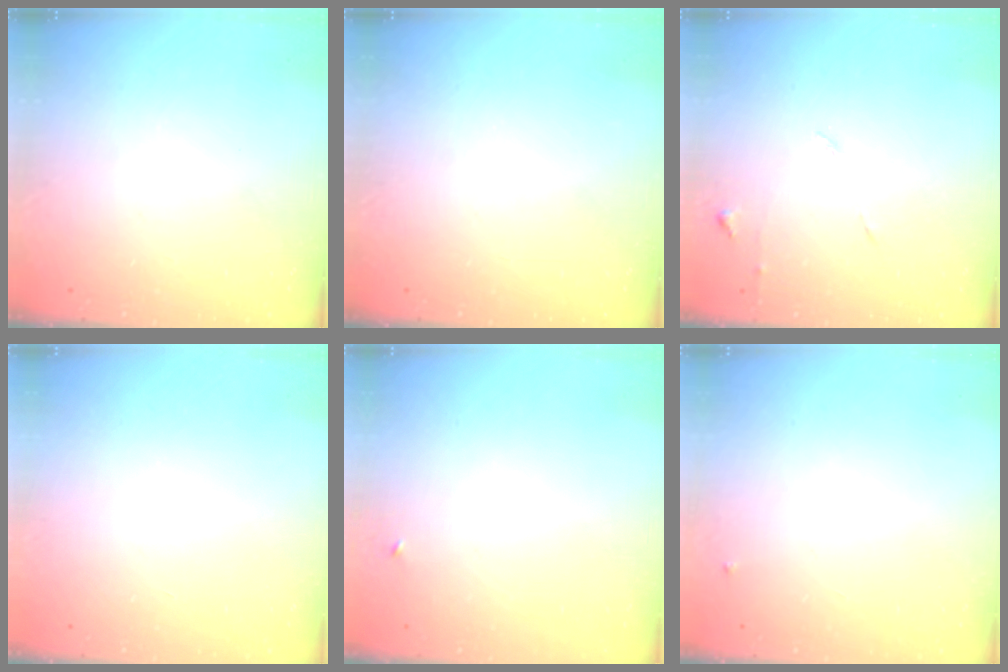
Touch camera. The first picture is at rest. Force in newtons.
{"total": 0.0}
{"total": 5.3, "press": 5.2, "slide": 0.7}
{"total": 1.6, "press": 1.6, "slide": 0.1}
{"total": 2.3, "press": 2.3, "slide": 0.2}
{"total": 3.8, "press": 3.7, "slide": 0.6}